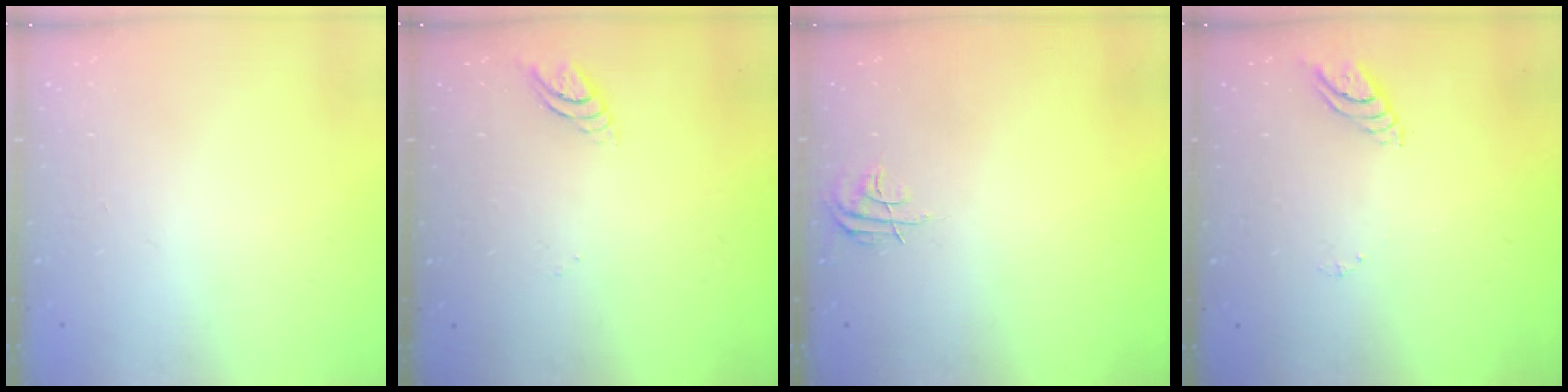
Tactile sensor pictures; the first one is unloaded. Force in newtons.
{"total": 4.1, "press": 4.1, "slide": 0.1}
{"total": 4.8, "press": 4.8, "slide": 0.4}
{"total": 5.2, "press": 5.2, "slide": 0.1}